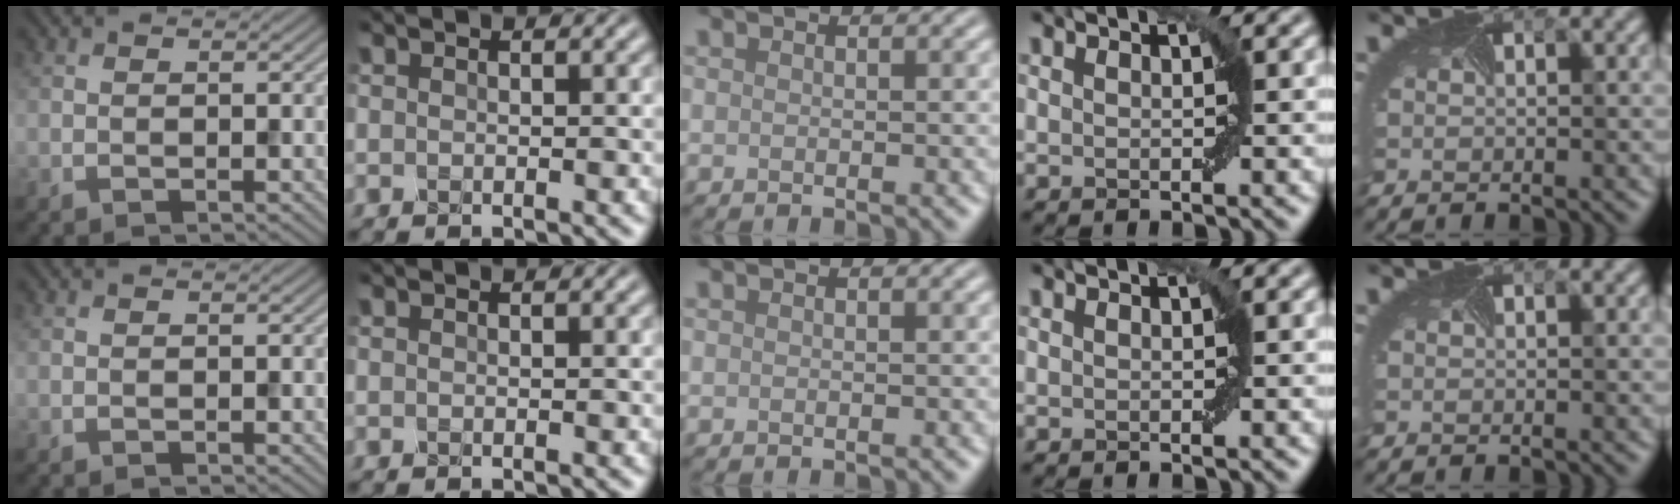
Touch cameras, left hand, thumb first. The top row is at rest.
{}